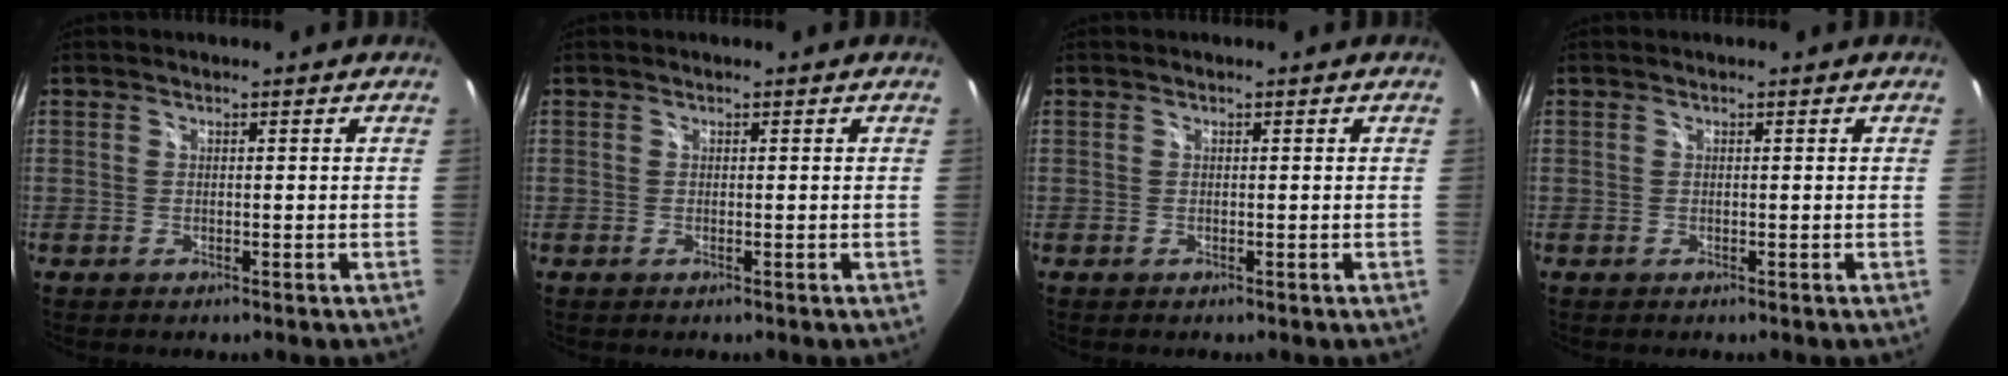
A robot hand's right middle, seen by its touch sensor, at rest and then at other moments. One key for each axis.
{"total": 0.0}
{"total": 0.0}
{"total": 0.0}